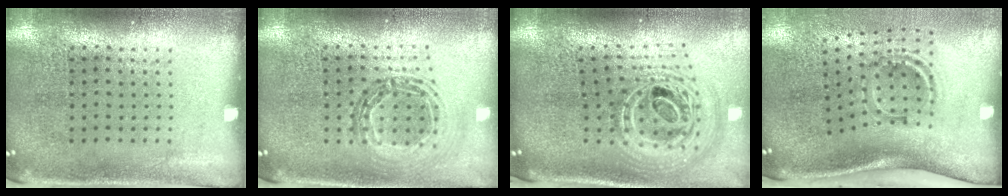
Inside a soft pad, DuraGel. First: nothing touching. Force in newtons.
{"total": 0.8, "press": 0.8, "slide": 0.0}
{"total": 2.9, "press": 2.0, "slide": 2.1}
{"total": 2.0, "press": 1.1, "slide": 1.6}